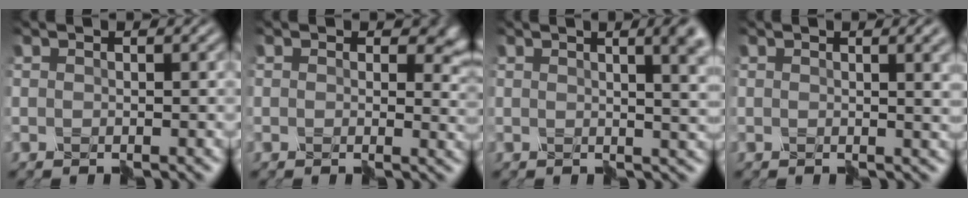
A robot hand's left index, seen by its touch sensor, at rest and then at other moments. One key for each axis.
{"total": 3.5, "fx": 1.0, "fy": 2.6, "fz": 2.1, "tx": -0.019, "ty": -0.001, "tz": 0.008}
{"total": 8.8, "fx": 3.0, "fy": 4.4, "fz": 7.0, "tx": -0.042, "ty": 0.038, "tz": 0.023}
{"total": 5.4, "fx": 1.9, "fy": 2.4, "fz": 4.5, "tx": -0.029, "ty": 0.007, "tz": 0.026}